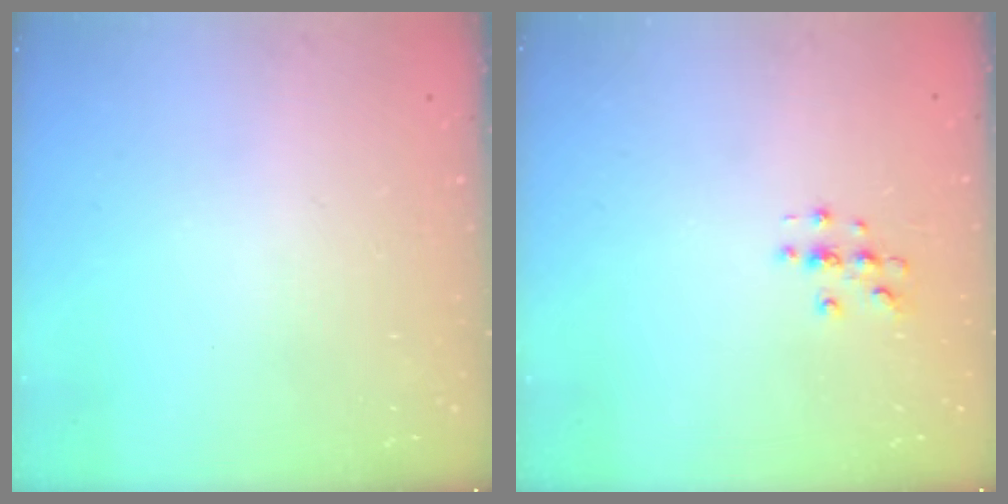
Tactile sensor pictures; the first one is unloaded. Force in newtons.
{"total": 3.0, "press": 3.0, "slide": 0.3}